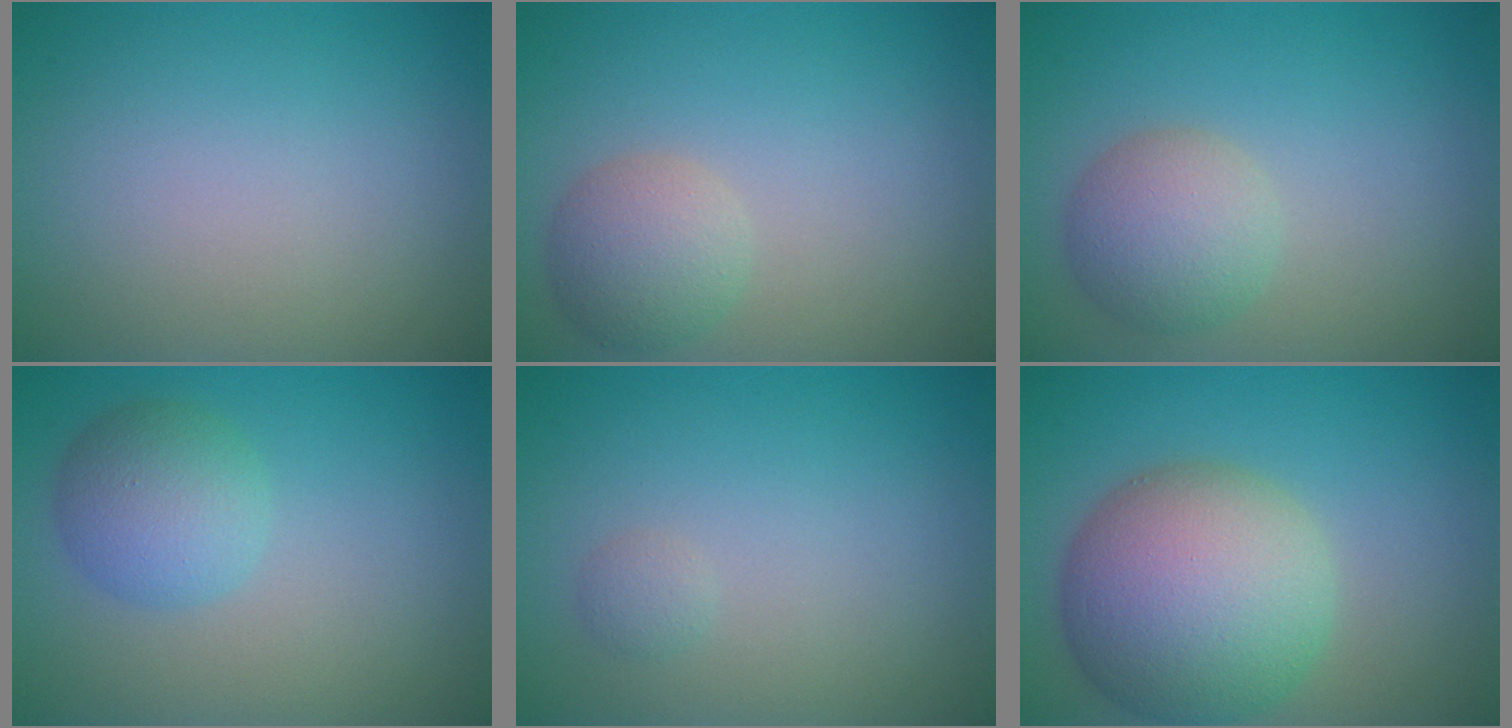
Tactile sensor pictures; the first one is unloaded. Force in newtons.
{"total": 3.3, "press": 3.2, "slide": 0.3}
{"total": 3.8, "press": 3.8, "slide": 0.3}
{"total": 3.8, "press": 3.8, "slide": 0.1}
{"total": 0.7, "press": 0.7, "slide": 0.1}
{"total": 10.4, "press": 10.4, "slide": 0.5}